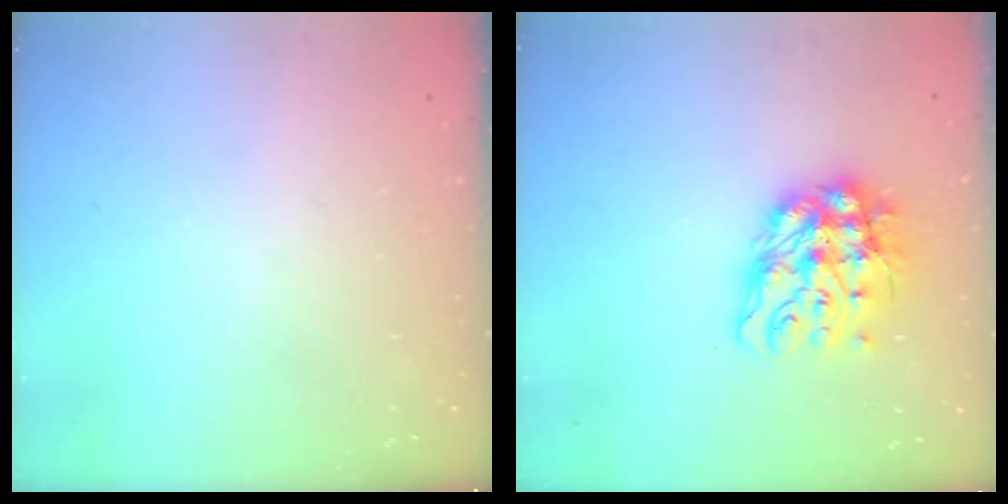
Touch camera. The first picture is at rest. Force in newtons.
{"total": 13.2, "press": 13.2, "slide": 1.3}